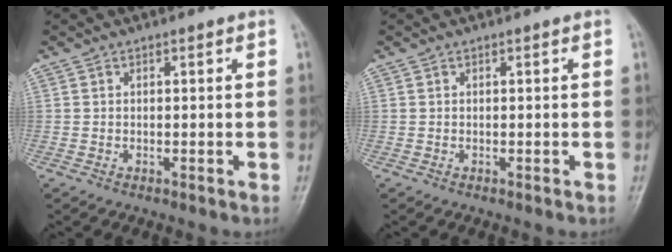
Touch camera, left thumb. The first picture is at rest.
{"total": 0.0}